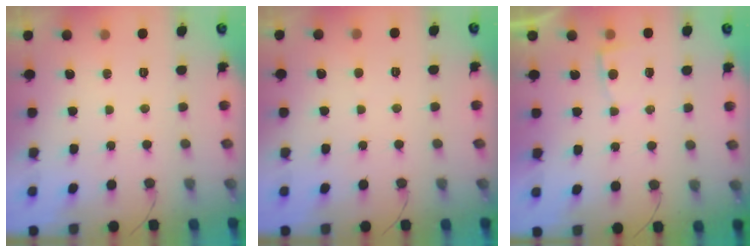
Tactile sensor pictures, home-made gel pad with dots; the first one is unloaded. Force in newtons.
{"total": 2.3, "press": 2.3, "slide": 0.2}
{"total": 2.2, "press": 2.2, "slide": 0.3}